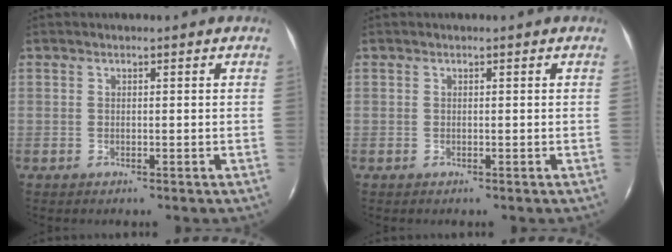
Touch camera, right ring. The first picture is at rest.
{"total": 0.0}